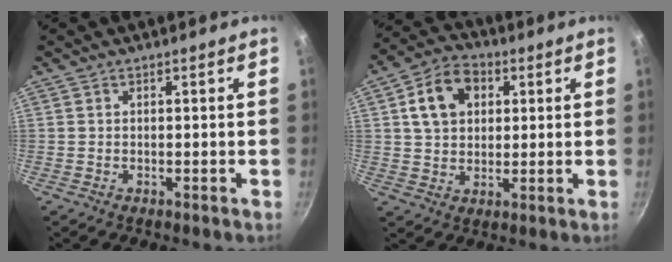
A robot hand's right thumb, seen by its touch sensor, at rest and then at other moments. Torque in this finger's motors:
{"motor_torque": [0.11, 2.11, 0.71, 0.60, 0.07]}